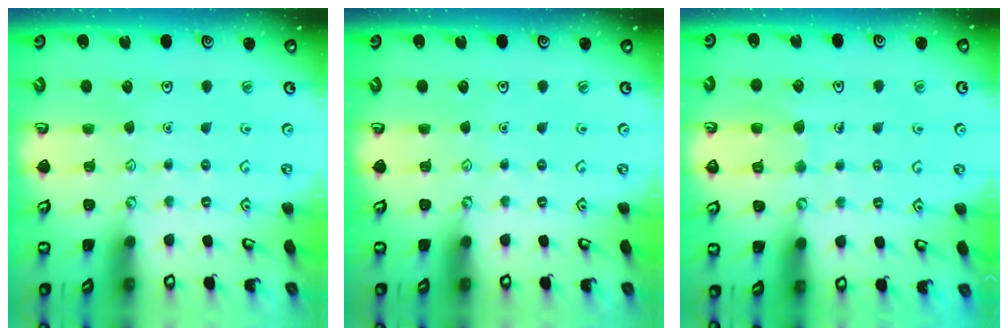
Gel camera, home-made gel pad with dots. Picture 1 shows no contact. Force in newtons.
{"total": 0.0}
{"total": 7.4, "press": 7.3, "slide": 0.5}